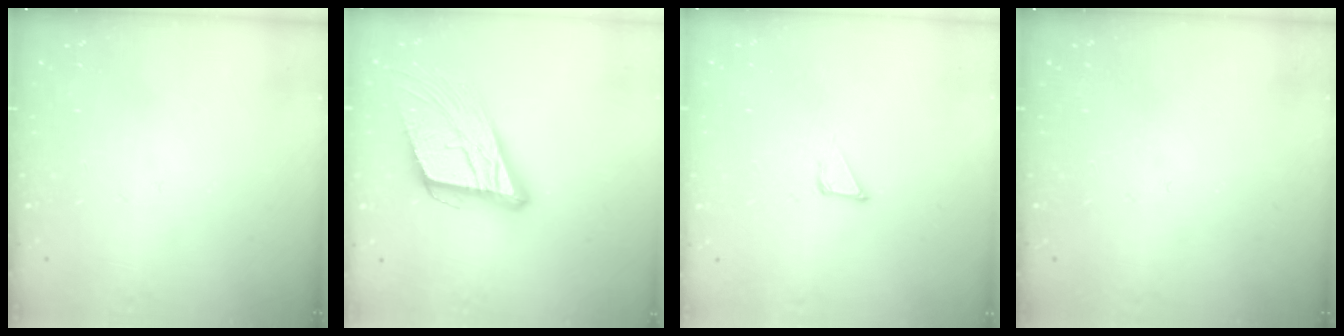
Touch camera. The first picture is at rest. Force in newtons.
{"total": 16.9, "press": 16.5, "slide": 3.6}
{"total": 2.8, "press": 2.8, "slide": 0.1}
{"total": 0.0}